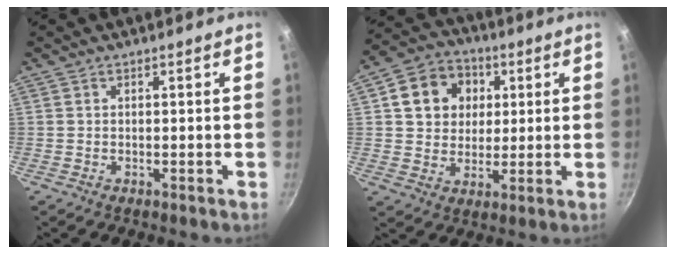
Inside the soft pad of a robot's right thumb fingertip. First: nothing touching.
{"total": 12.2, "force": [3.3, 10.4, 5.6], "torque": [-0.066, 0.010, 0.050]}